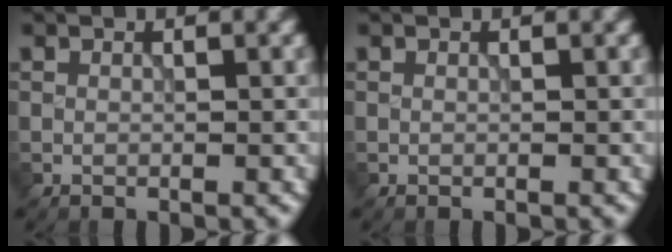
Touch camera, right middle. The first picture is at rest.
{"total": 0.0}